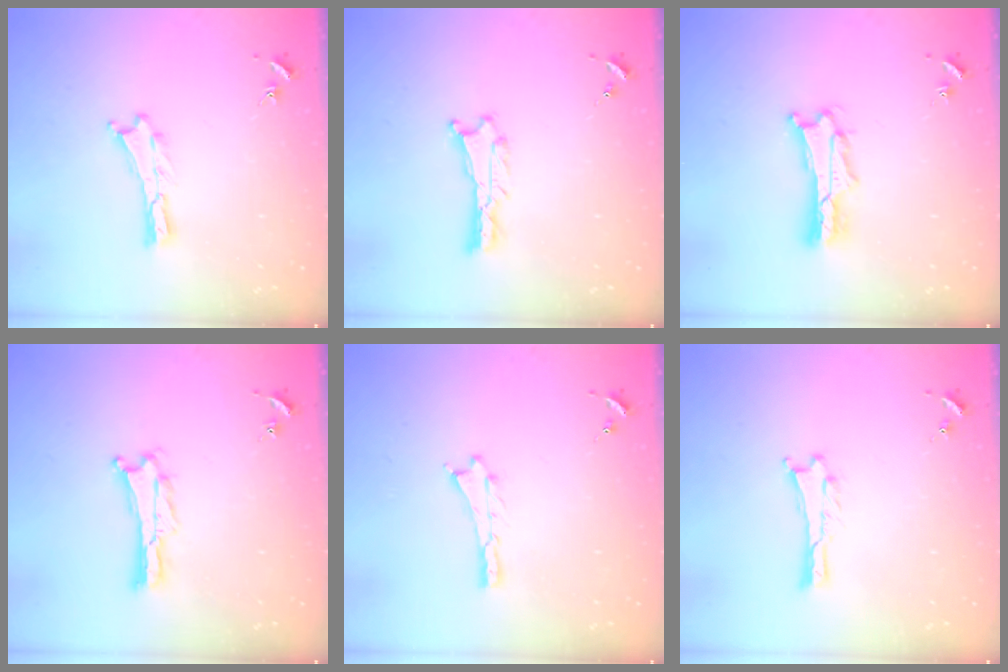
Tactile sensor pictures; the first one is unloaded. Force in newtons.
{"total": 0.6, "press": 0.6, "slide": 0.1}
{"total": 2.0, "press": 2.0, "slide": 0.3}
{"total": 0.0}
{"total": 0.0}
{"total": 0.6, "press": 0.6, "slide": 0.1}